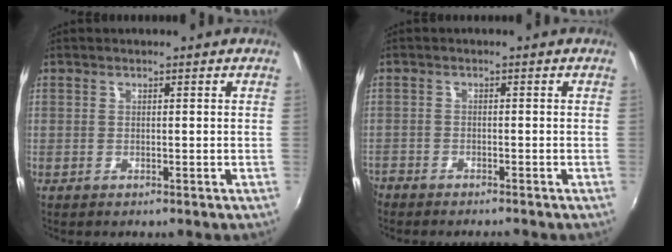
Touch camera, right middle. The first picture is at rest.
{"total": 3.9, "force": [-3.5, 1.3, 0.9], "torque": [-0.041, -0.014, -0.069]}